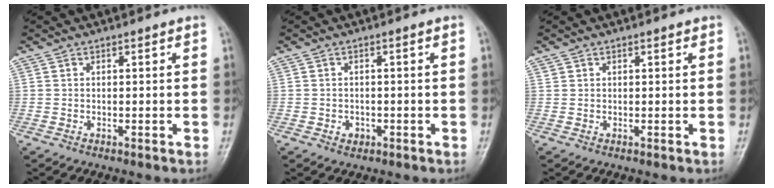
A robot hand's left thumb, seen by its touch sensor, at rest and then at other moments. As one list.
[{"total": 1.6, "force": [-0.7, 1.4, 0.5], "torque": [0.000, 0.007, -0.007]}, {"total": 0.9, "force": [0.6, 0.6, 0.2], "torque": [0.007, -0.002, 0.006]}]